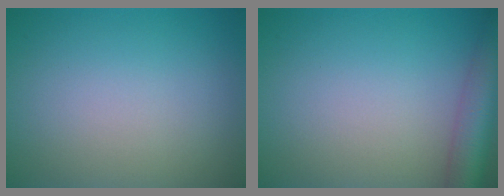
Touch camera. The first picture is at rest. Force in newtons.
{"total": 5.5, "press": 5.5, "slide": 0.3}